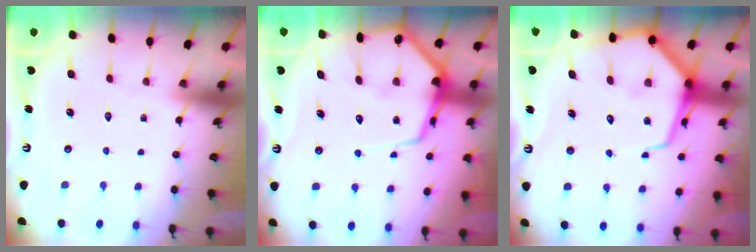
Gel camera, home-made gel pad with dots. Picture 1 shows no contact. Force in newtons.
{"total": 12.4, "press": 12.3, "slide": 1.3}
{"total": 10.3, "press": 10.3, "slide": 1.1}